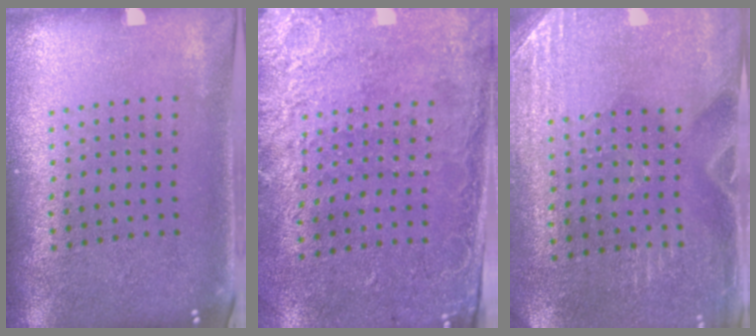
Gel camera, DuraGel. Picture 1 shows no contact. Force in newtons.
{"total": 2.5, "press": 1.9, "slide": 1.6}
{"total": 2.9, "press": 2.6, "slide": 1.1}